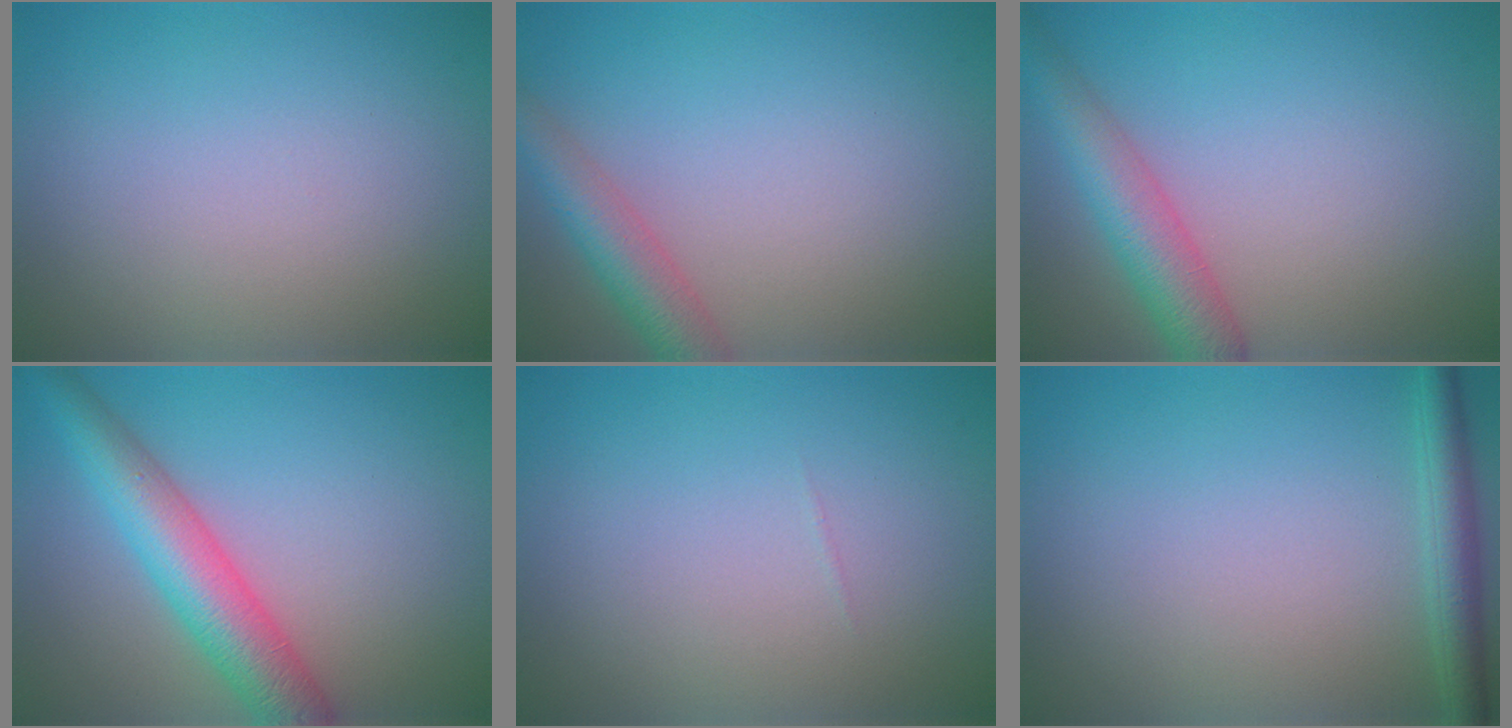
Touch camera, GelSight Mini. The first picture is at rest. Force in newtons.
{"total": 4.0, "press": 4.0, "slide": 0.2}
{"total": 5.0, "press": 5.0, "slide": 0.2}
{"total": 6.7, "press": 6.7, "slide": 0.2}
{"total": 0.0}
{"total": 2.7, "press": 2.7, "slide": 0.1}